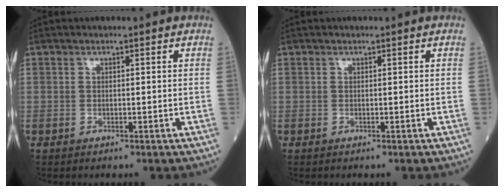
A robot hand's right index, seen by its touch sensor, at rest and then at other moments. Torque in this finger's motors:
{"motor_torque": [0.00, 0.00, -0.04, 0.00]}